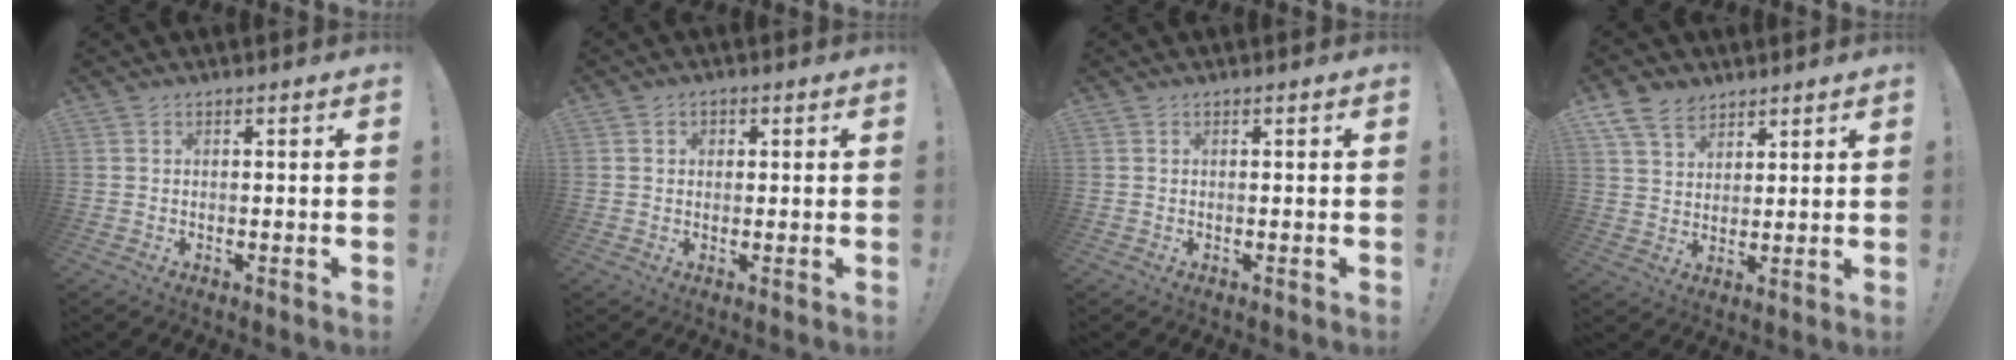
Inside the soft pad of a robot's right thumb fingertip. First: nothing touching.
{"total": 1.9, "force": [0.4, 1.7, 0.7], "torque": [-0.008, 0.000, 0.008]}
{"total": 0.0}
{"total": 8.9, "force": [6.2, 5.6, 2.9], "torque": [-0.061, -0.031, 0.125]}